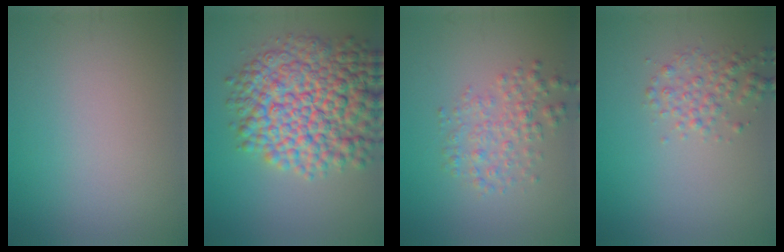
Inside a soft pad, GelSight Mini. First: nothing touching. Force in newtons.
{"total": 11.5, "press": 11.5, "slide": 0.3}
{"total": 2.9, "press": 2.9, "slide": 0.1}
{"total": 2.2, "press": 2.2, "slide": 0.0}